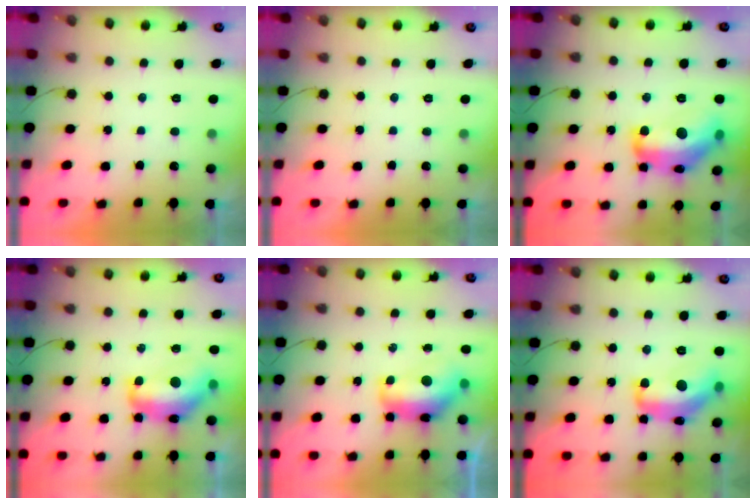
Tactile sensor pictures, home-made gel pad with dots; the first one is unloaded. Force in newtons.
{"total": 0.0}
{"total": 20.1, "press": 20.1, "slide": 1.1}
{"total": 14.4, "press": 14.3, "slide": 0.9}
{"total": 11.9, "press": 11.8, "slide": 1.4}
{"total": 16.6, "press": 16.6, "slide": 0.5}